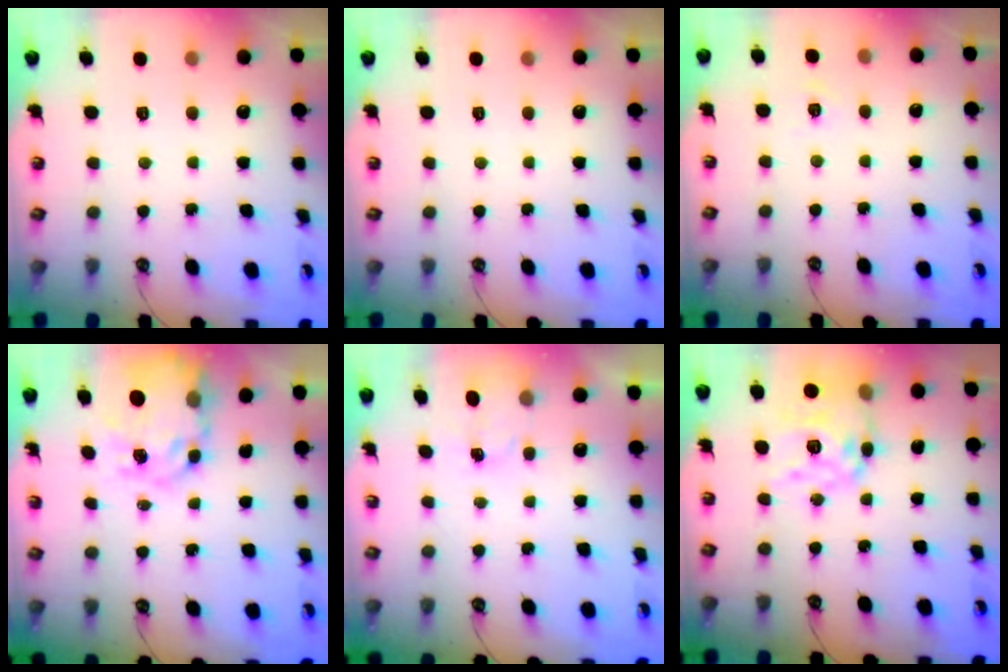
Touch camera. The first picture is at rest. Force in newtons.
{"total": 0.0}
{"total": 3.5, "press": 3.4, "slide": 0.4}
{"total": 12.2, "press": 12.2, "slide": 1.1}
{"total": 1.8, "press": 1.7, "slide": 0.3}
{"total": 14.8, "press": 14.8, "slide": 1.2}